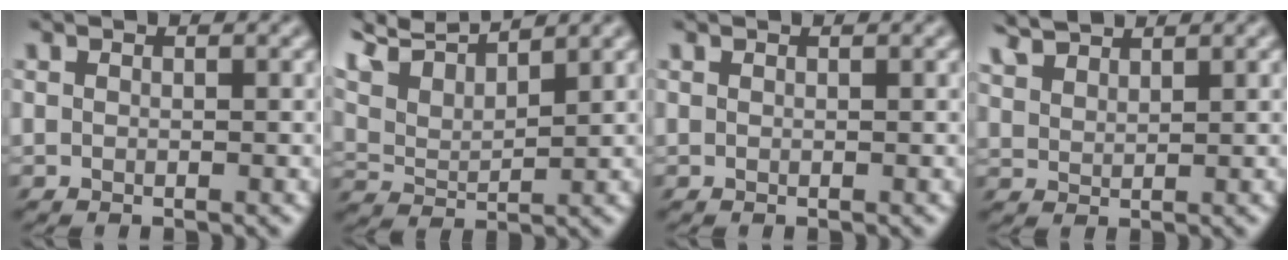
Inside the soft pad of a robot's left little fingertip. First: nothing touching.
{"total": 4.6, "force": [3.9, 0.3, 2.4], "torque": [-0.055, 0.019, 0.063]}
{"total": 0.0}
{"total": 3.0, "force": [2.7, 0.6, 1.3], "torque": [-0.038, 0.013, 0.049]}